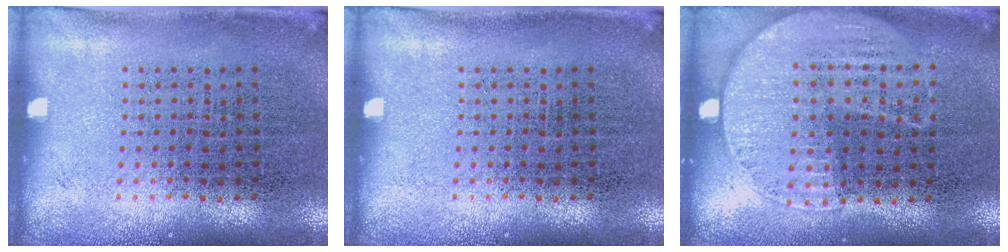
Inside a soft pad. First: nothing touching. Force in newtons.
{"total": 0.0}
{"total": 1.2, "press": 1.1, "slide": 0.5}